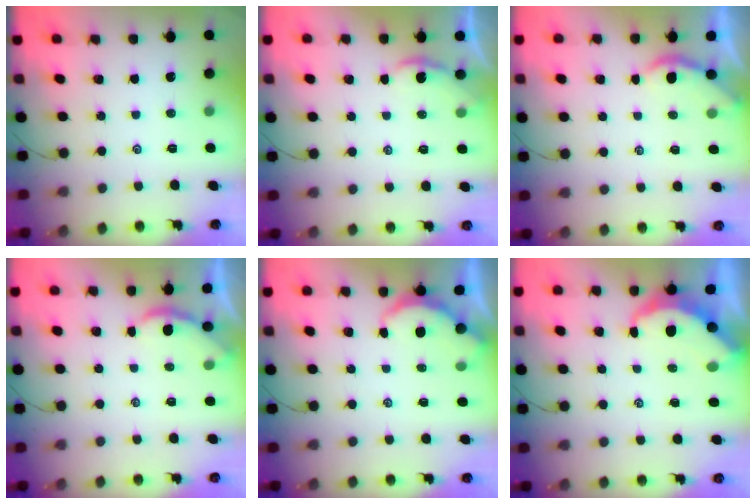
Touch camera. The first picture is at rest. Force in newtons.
{"total": 0.9, "press": 0.9, "slide": 0.1}
{"total": 1.9, "press": 1.9, "slide": 0.4}
{"total": 1.6, "press": 1.6, "slide": 0.1}
{"total": 2.7, "press": 2.7, "slide": 0.3}
{"total": 5.4, "press": 5.4, "slide": 0.5}